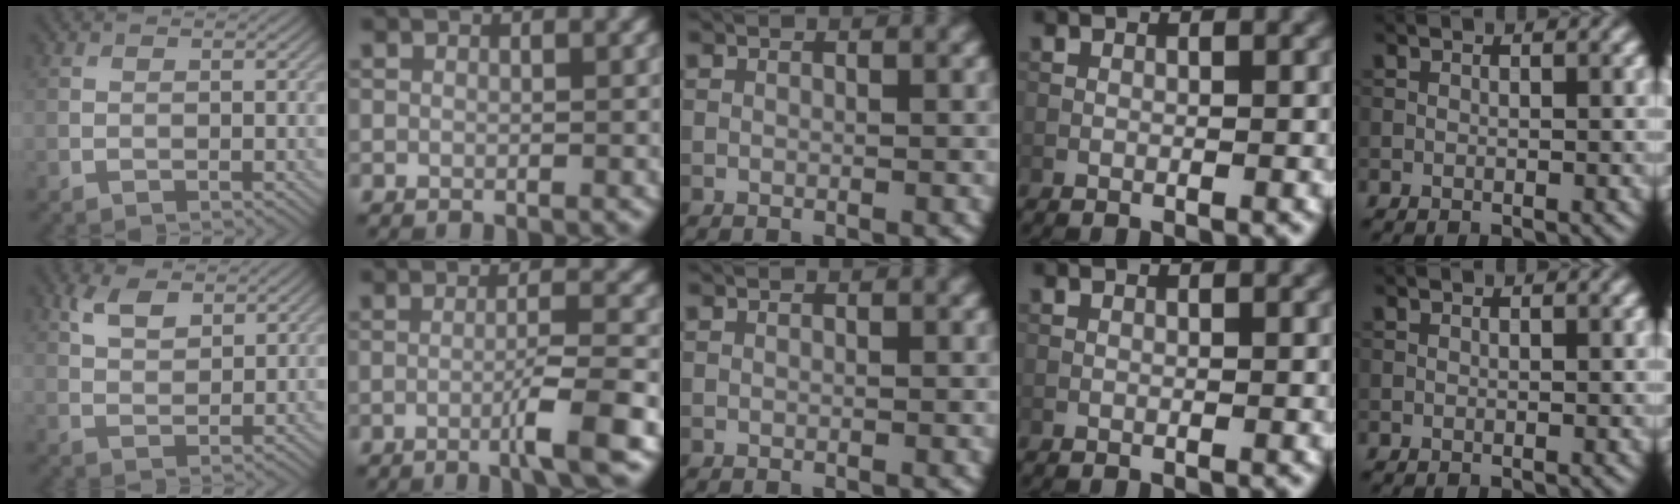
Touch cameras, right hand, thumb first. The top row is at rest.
{"thumb": {"total": 4.1, "force": [2.5, 2.0, 2.6], "torque": [-0.059, 0.001, 0.051]}, "index": {"total": 4.3, "force": [-1.8, 0.4, 3.9], "torque": [-0.055, 0.009, -0.040]}}